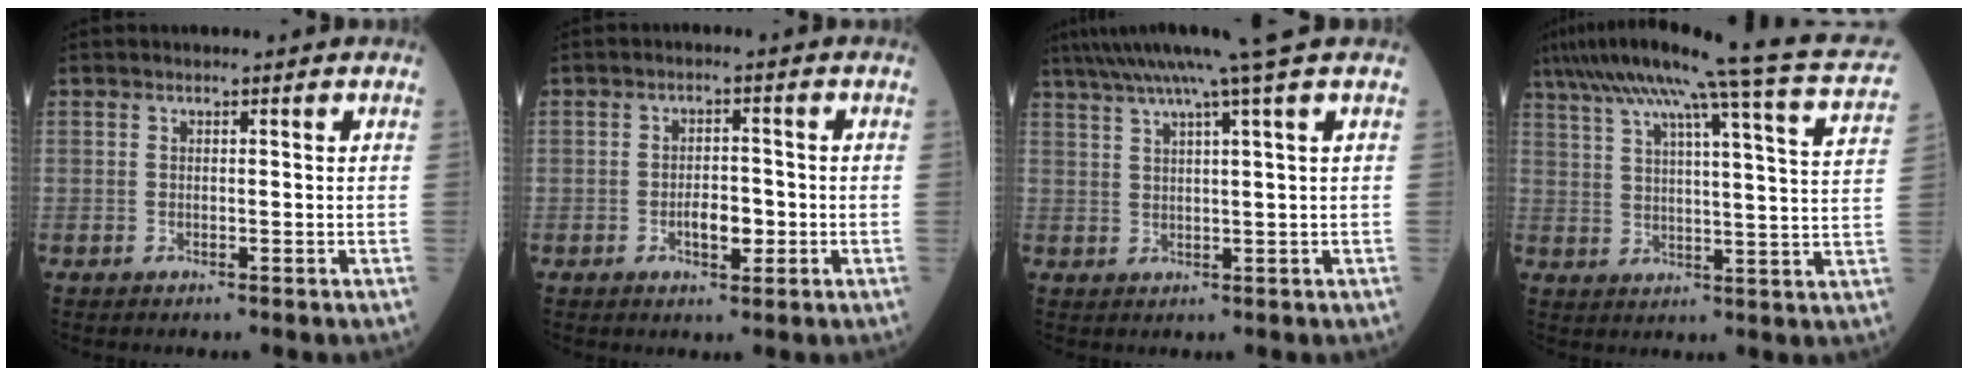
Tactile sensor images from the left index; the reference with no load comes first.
{"total": 3.7, "force": [-1.1, 1.7, 3.1], "torque": [-0.054, 0.003, -0.016]}
{"total": 9.2, "force": [6.7, -2.3, 5.9], "torque": [-0.095, 0.022, 0.097]}
{"total": 24.1, "force": [19.4, -1.0, 14.2], "torque": [-0.236, -0.011, 0.248]}